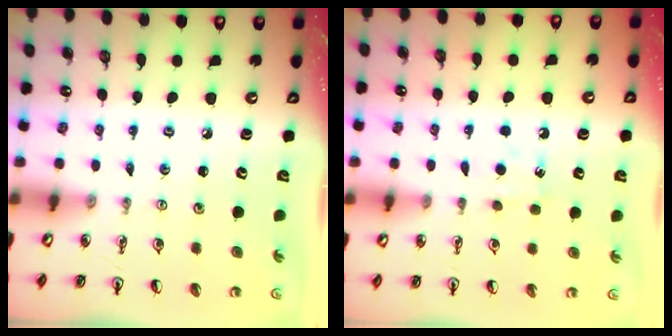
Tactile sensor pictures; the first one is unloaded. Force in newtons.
{"total": 4.5, "press": 4.4, "slide": 0.5}